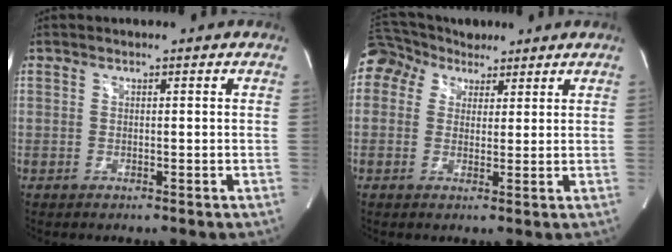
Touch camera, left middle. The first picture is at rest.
{"total": 8.9, "force": [5.7, 6.5, 2.0], "torque": [-0.053, 0.051, 0.102]}